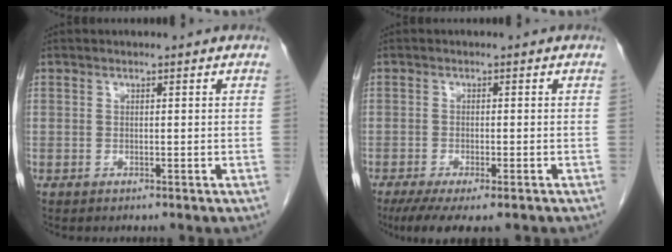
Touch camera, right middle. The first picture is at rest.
{"total": 8.5, "force": [-6.2, 2.0, 5.5], "torque": [-0.080, -0.018, -0.094]}